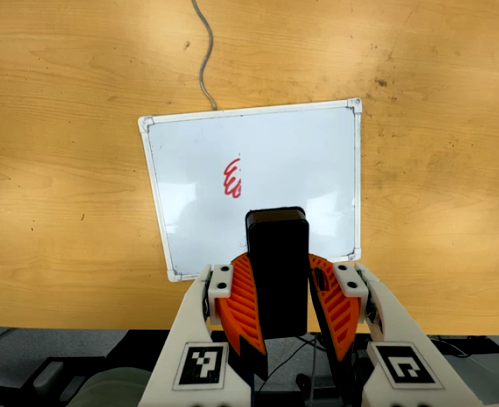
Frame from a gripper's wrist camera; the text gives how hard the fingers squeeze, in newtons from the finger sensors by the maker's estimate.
{"total": 8.8, "left": 8.6, "right": 9.0}